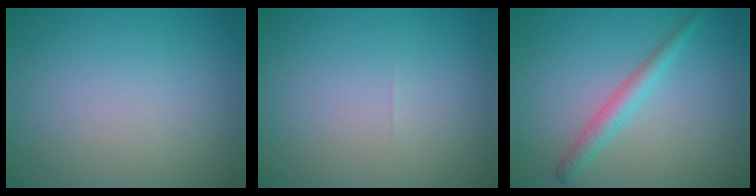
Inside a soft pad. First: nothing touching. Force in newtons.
{"total": 0.0}
{"total": 2.4, "press": 2.4, "slide": 0.1}